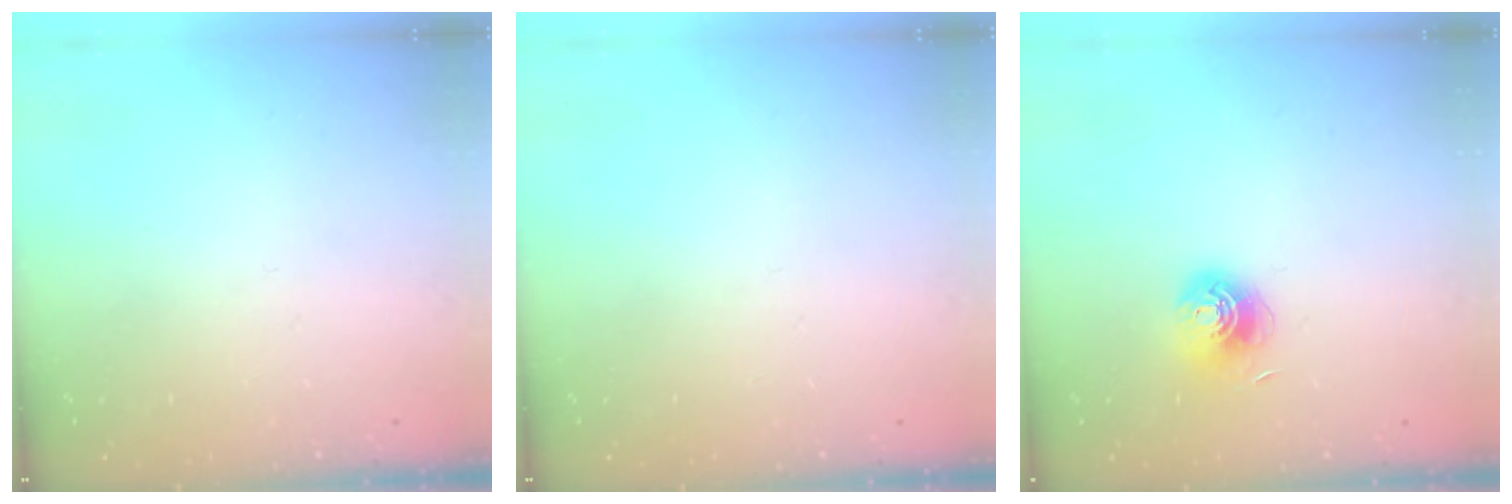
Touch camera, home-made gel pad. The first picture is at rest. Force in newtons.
{"total": 0.0}
{"total": 7.0, "press": 7.0, "slide": 0.5}